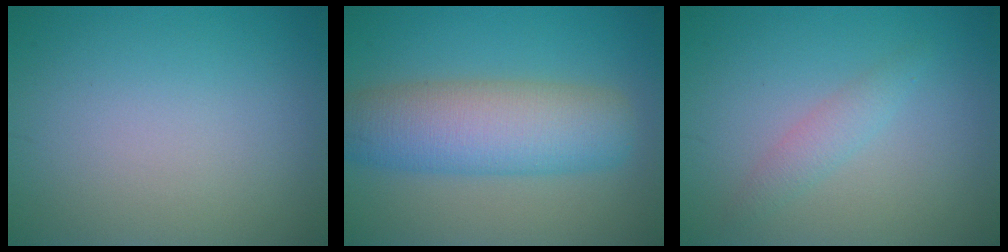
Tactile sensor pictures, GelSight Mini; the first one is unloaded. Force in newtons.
{"total": 7.6, "press": 7.6, "slide": 0.3}
{"total": 1.6, "press": 1.6, "slide": 0.2}